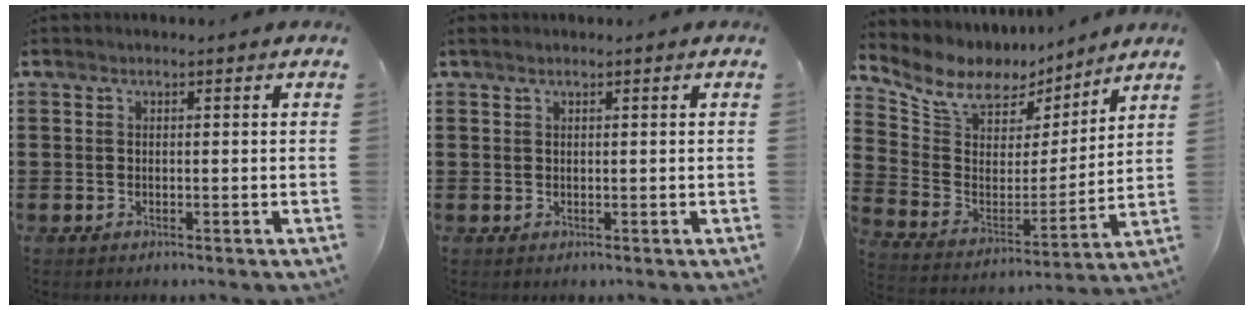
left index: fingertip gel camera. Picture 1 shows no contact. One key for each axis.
{"total": 0.6, "fx": 0.4, "fy": 0.5, "fz": 0.1, "tx": -0.004, "ty": 0.006, "tz": 0.007}
{"total": 9.1, "fx": 7.1, "fy": 4.9, "fz": 2.9, "tx": -0.094, "ty": -0.039, "tz": 0.128}